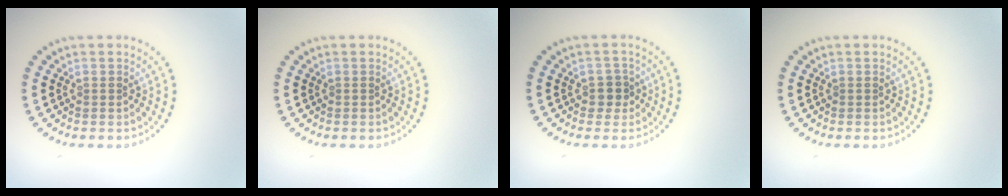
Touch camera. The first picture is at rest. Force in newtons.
{"total": 0.0}
{"total": 1.7, "press": 1.4, "slide": 1.0}
{"total": 0.0}